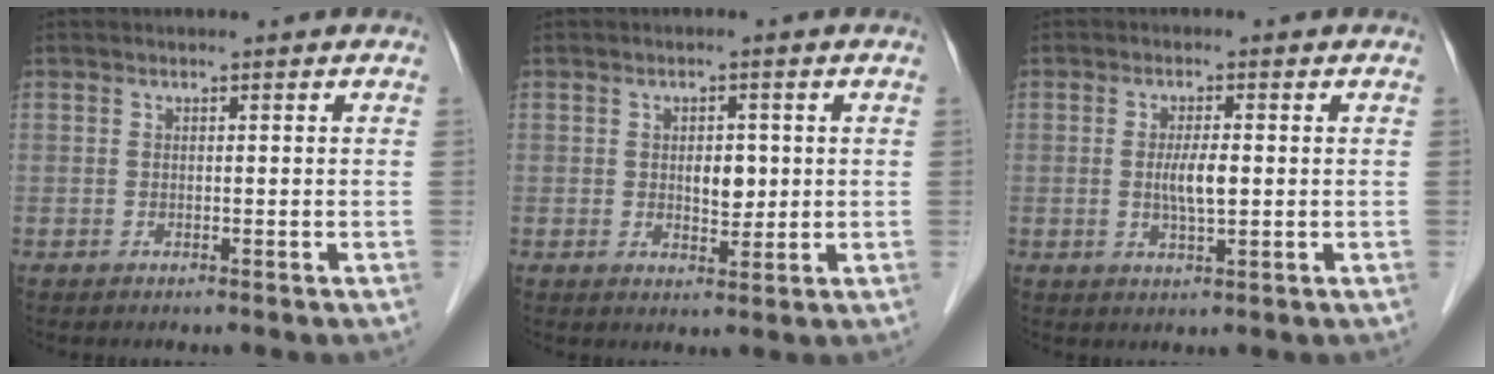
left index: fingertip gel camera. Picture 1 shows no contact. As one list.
[{"total": 3.3, "force": [0.4, 1.9, 2.6], "torque": [-0.040, 0.000, 0.010]}, {"total": 3.7, "force": [0.0, 0.7, 3.7], "torque": [-0.071, -0.004, 0.001]}]